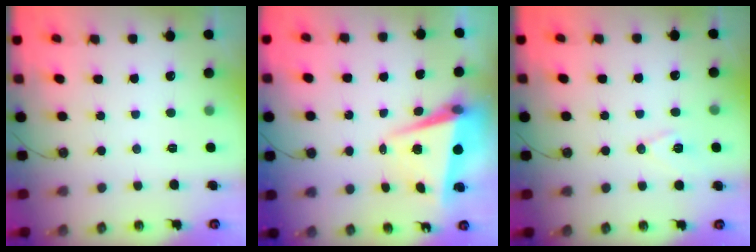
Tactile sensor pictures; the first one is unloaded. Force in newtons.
{"total": 6.8, "press": 6.8, "slide": 1.1}
{"total": 8.6, "press": 7.7, "slide": 3.8}